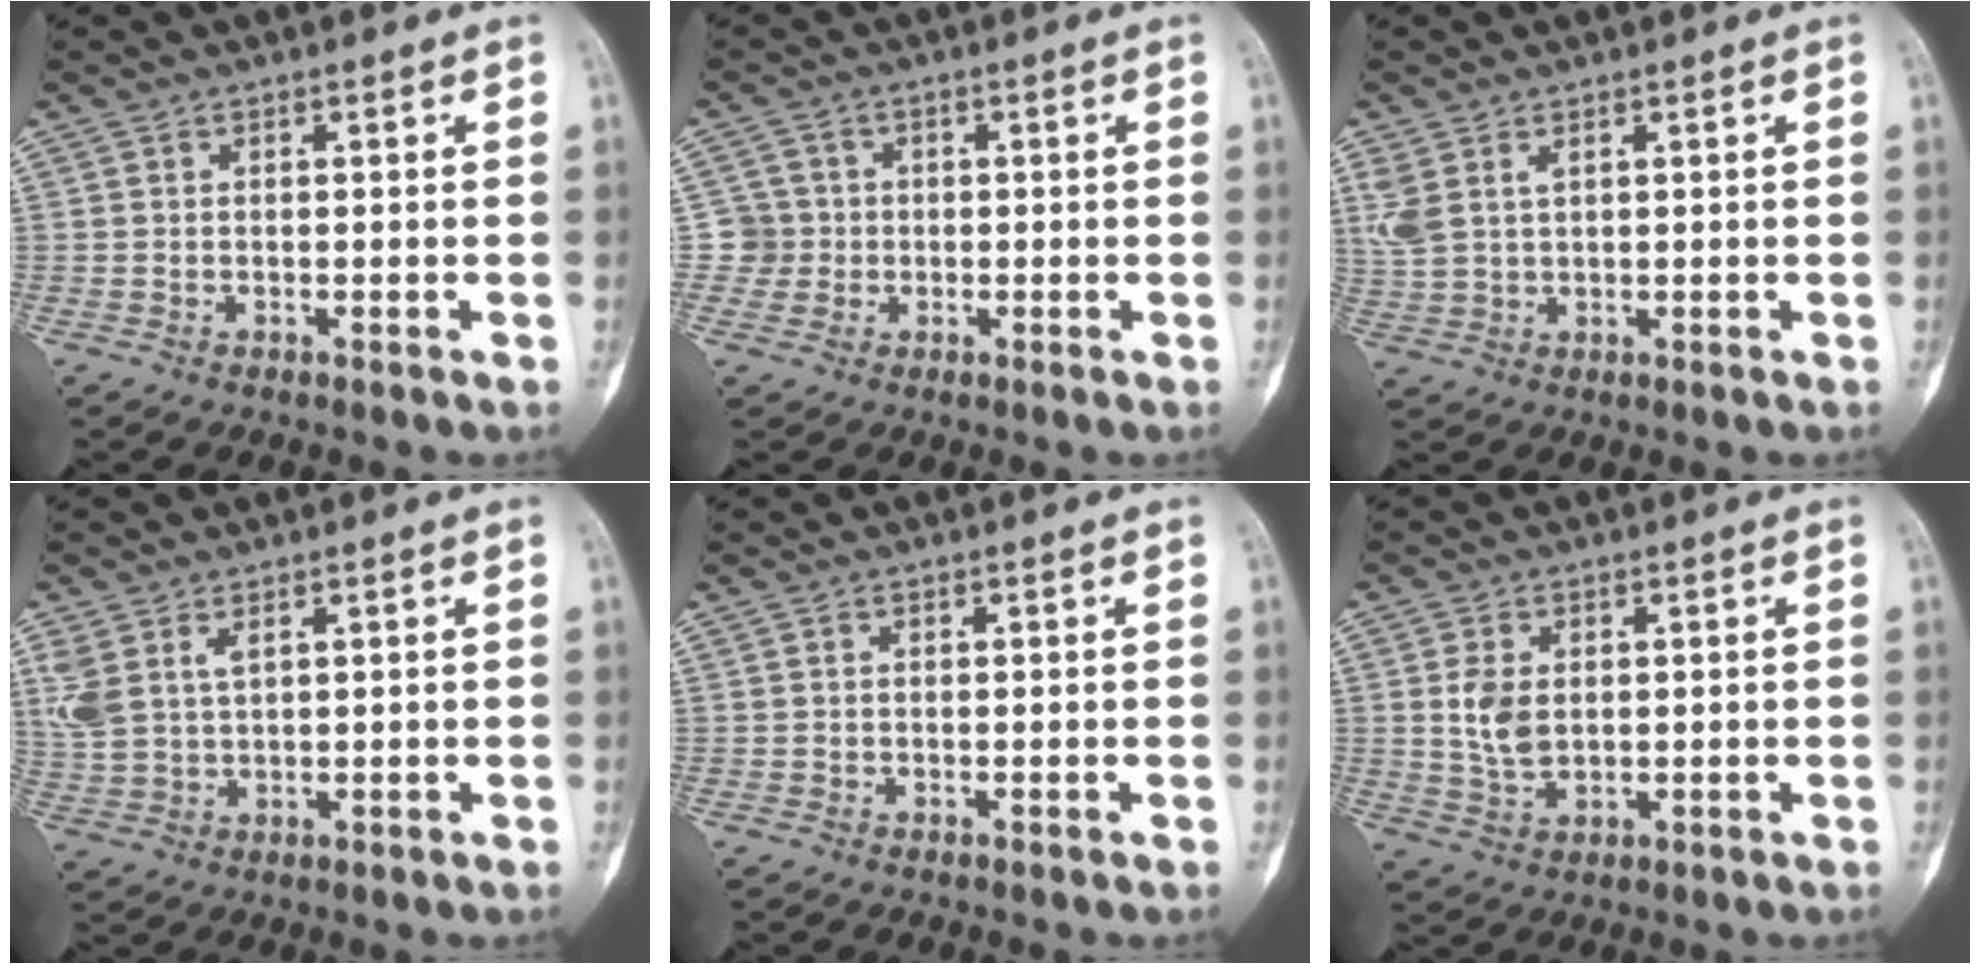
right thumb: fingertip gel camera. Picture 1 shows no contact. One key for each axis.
{"total": 3.9, "fx": -0.4, "fy": 3.8, "fz": -0.3, "tx": 0.033, "ty": 0.011, "tz": -0.014}
{"total": 5.0, "fx": 2.1, "fy": 2.8, "fz": 3.5, "tx": -0.089, "ty": 0.002, "tz": 0.054}
{"total": 6.4, "fx": 2.8, "fy": 3.6, "fz": 4.5, "tx": -0.107, "ty": -0.001, "tz": 0.068}
{"total": 0.0}
{"total": 5.9, "fx": 0.8, "fy": 3.8, "fz": 4.5, "tx": -0.084, "ty": -0.006, "tz": 0.024}